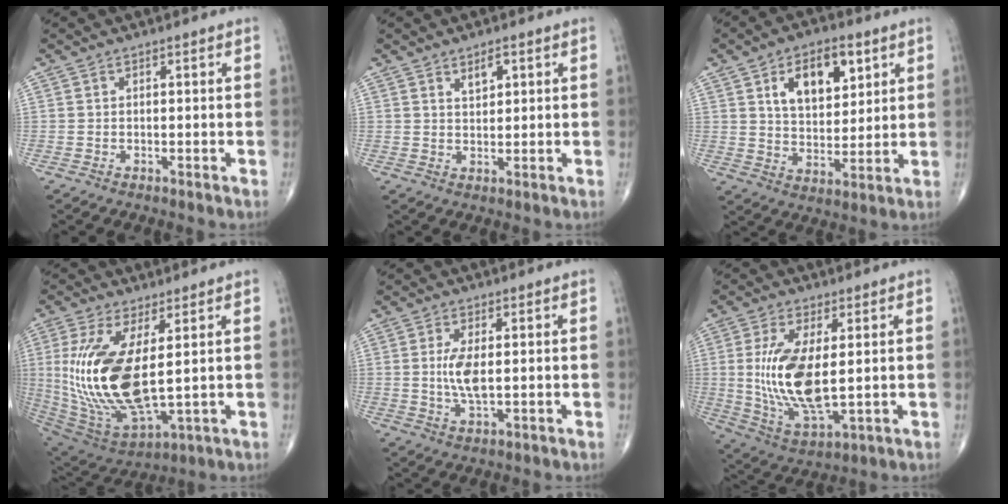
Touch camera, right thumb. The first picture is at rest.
{"total": 2.9, "force": [1.5, 1.4, 2.0], "torque": [-0.027, -0.011, 0.027]}
{"total": 12.7, "force": [5.3, 7.2, 9.0], "torque": [-0.108, -0.021, 0.092]}
{"total": 19.9, "force": [2.2, 7.8, 18.2], "torque": [-0.393, -0.030, 0.061]}
{"total": 5.3, "force": [0.4, 1.8, 5.0], "torque": [-0.106, -0.011, 0.010]}
{"total": 14.3, "force": [1.2, 5.8, 13.1], "torque": [-0.267, -0.021, 0.036]}